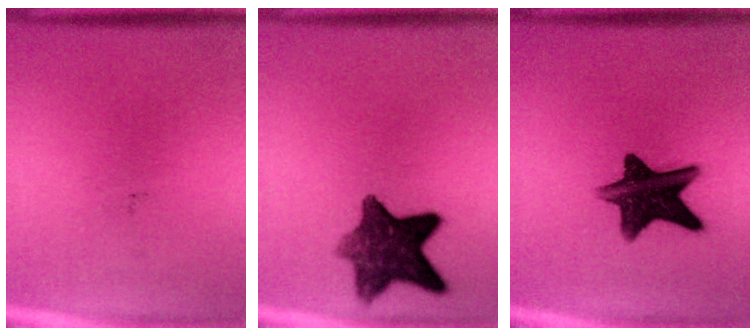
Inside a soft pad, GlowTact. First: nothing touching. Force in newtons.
{"total": 10.3}
{"total": 12.8}